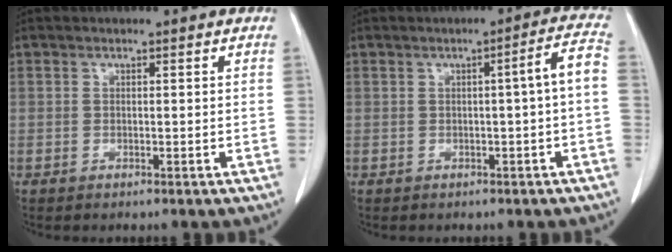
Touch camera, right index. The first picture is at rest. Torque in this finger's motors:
{"motor_torque": [0.54, -0.08, 0.16, 0.05]}